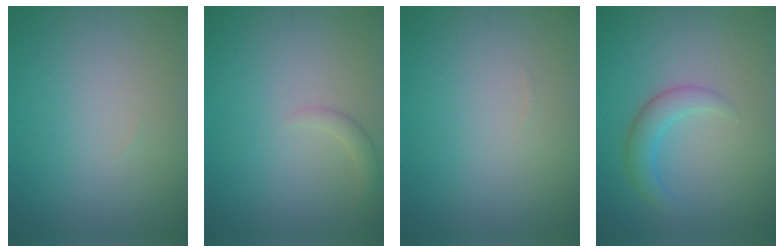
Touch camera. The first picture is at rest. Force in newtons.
{"total": 1.2, "press": 1.2, "slide": 0.1}
{"total": 0.0}
{"total": 2.5, "press": 2.5, "slide": 0.0}